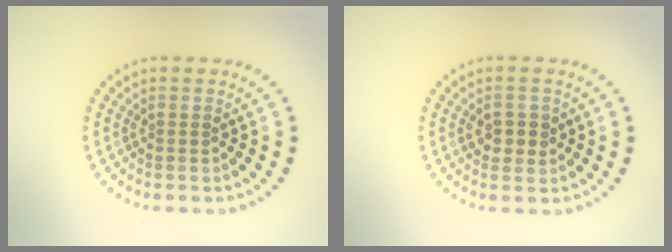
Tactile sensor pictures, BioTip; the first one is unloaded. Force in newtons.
{"total": 2.0, "press": 1.9, "slide": 0.5}